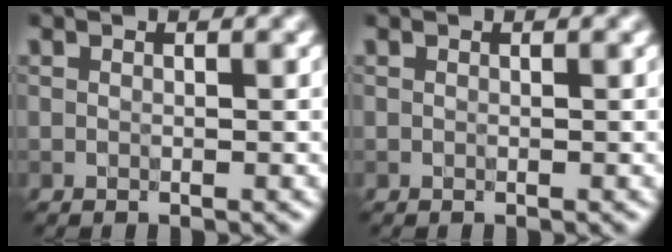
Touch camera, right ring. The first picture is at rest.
{"total": 0.0}